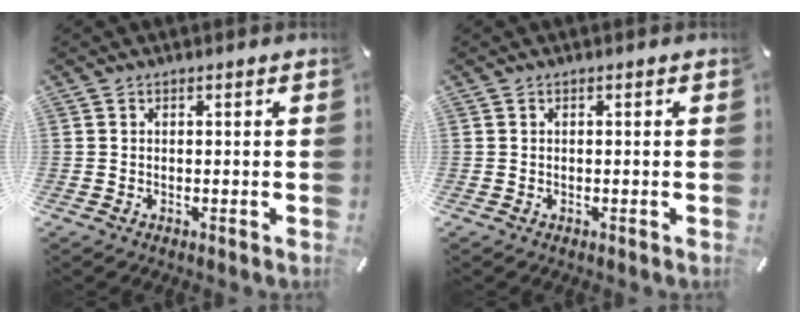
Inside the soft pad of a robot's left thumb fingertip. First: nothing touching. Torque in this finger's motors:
{"motor_torque": [0.00, 0.00, 0.00, 0.00, 0.00]}